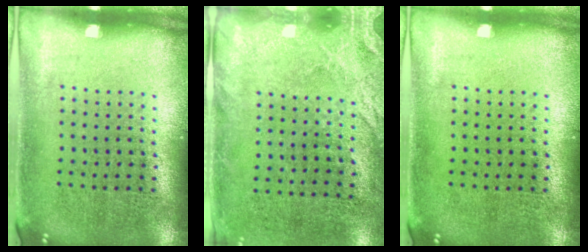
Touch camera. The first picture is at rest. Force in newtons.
{"total": 2.5, "press": 1.9, "slide": 1.6}
{"total": 0.0}